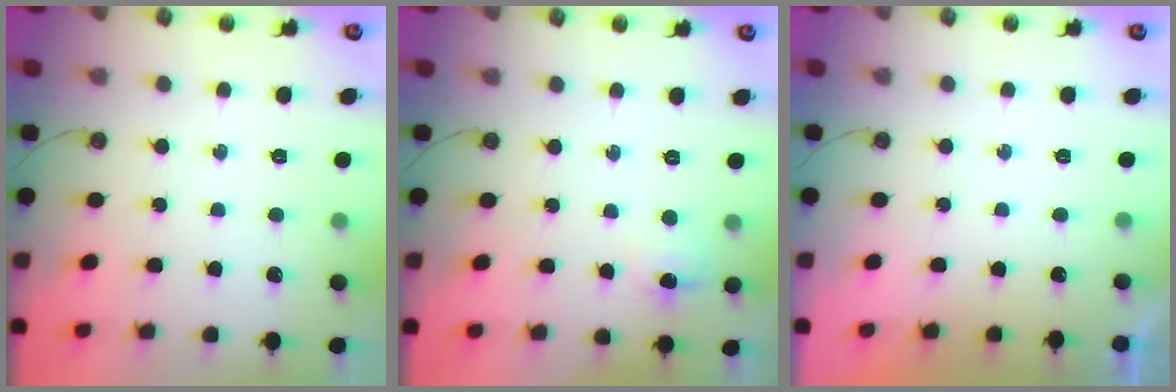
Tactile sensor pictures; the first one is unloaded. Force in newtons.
{"total": 6.3, "press": 4.9, "slide": 3.9}
{"total": 0.0}